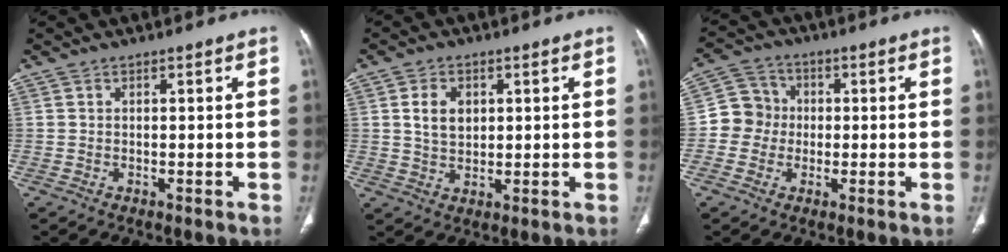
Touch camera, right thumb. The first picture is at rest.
{"total": 5.5, "force": [1.6, 3.8, 3.6], "torque": [-0.046, -0.009, 0.033]}
{"total": 7.0, "force": [-0.5, 6.8, 1.9], "torque": [-0.002, 0.019, -0.020]}